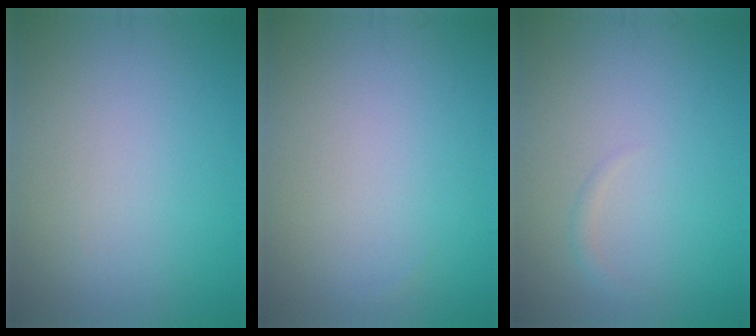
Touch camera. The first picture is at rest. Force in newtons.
{"total": 0.0}
{"total": 0.7, "press": 0.7, "slide": 0.1}